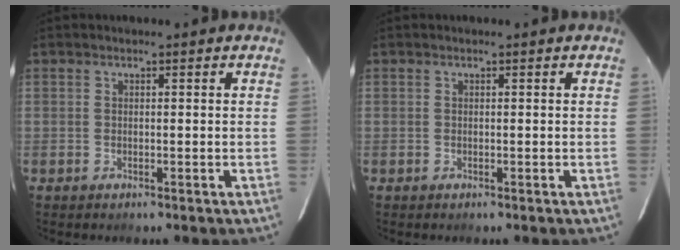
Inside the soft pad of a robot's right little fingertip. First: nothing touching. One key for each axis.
{"total": 0.0}